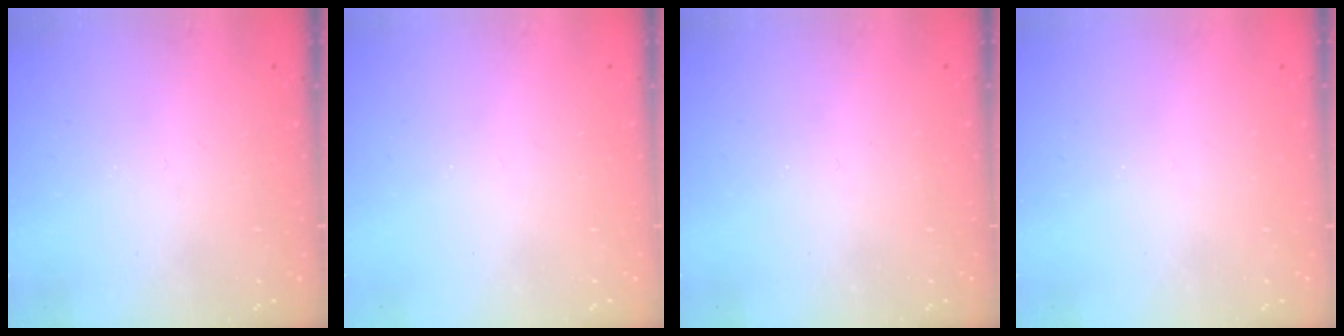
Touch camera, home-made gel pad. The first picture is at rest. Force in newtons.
{"total": 0.0}
{"total": 0.0}
{"total": 0.0}